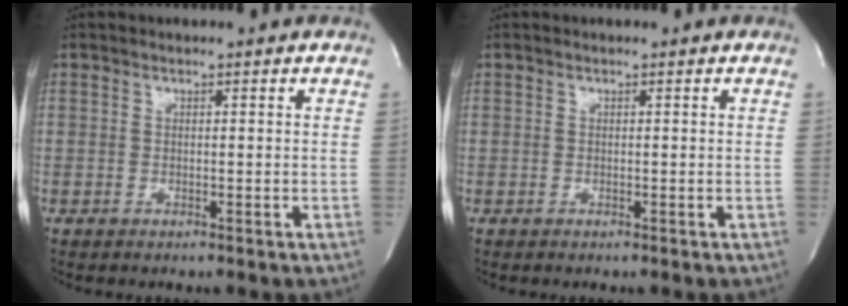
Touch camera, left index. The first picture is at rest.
{"total": 0.0}